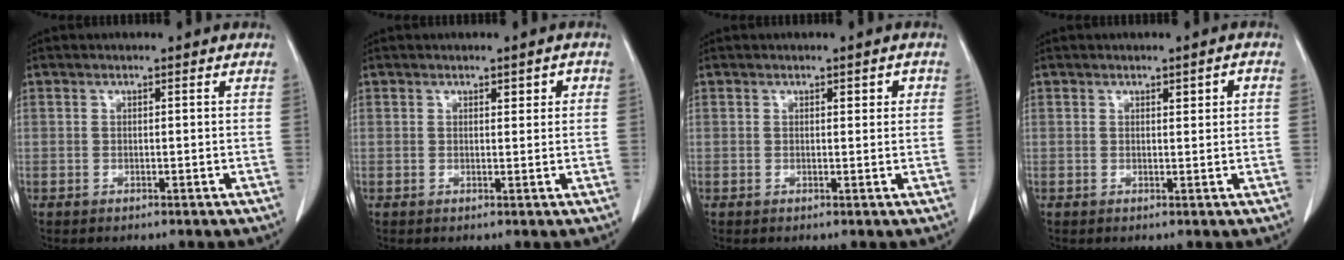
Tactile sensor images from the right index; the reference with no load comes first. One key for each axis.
{"total": 1.8, "fx": 0.7, "fy": 0.8, "fz": 1.4, "tx": -0.017, "ty": 0.004, "tz": 0.011}
{"total": 1.6, "fx": 0.6, "fy": 0.7, "fz": 1.3, "tx": -0.014, "ty": 0.003, "tz": 0.007}
{"total": 1.7, "fx": 0.6, "fy": 0.4, "fz": 1.6, "tx": -0.022, "ty": 0.003, "tz": 0.010}